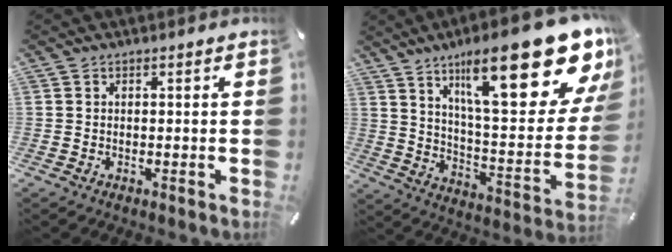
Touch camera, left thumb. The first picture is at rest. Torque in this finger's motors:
{"motor_torque": [2.58, 2.43, 2.06, -0.71, 0.58]}